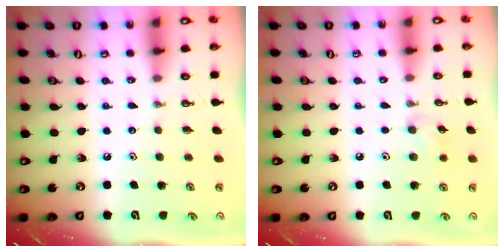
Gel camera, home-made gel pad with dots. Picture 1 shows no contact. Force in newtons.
{"total": 8.1, "press": 7.2, "slide": 3.7}